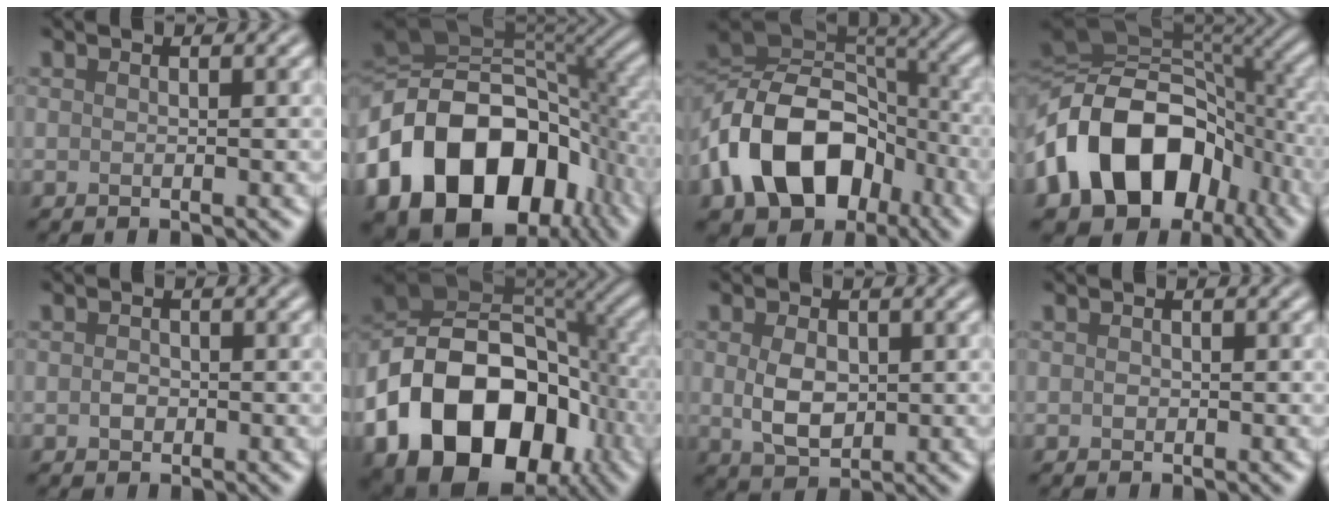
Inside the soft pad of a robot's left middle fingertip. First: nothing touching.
{"total": 18.4, "force": [-5.8, 12.7, 11.9], "torque": [-0.241, -0.002, -0.106]}
{"total": 14.6, "force": [-5.7, 10.0, 9.1], "torque": [-0.176, -0.004, -0.110]}
{"total": 15.9, "force": [-5.3, 11.4, 9.8], "torque": [-0.177, 0.000, -0.101]}
{"total": 1.1, "force": [-0.2, 0.9, 0.6], "torque": [-0.011, -0.002, -0.007]}
{"total": 16.9, "force": [-6.2, 11.6, 10.7], "torque": [-0.200, -0.020, -0.108]}
{"total": 3.9, "force": [0.2, 2.6, 2.8], "torque": [-0.061, -0.003, 0.006]}
{"total": 0.5, "force": [0.0, 0.5, 0.2], "torque": [-0.002, -0.004, -0.001]}